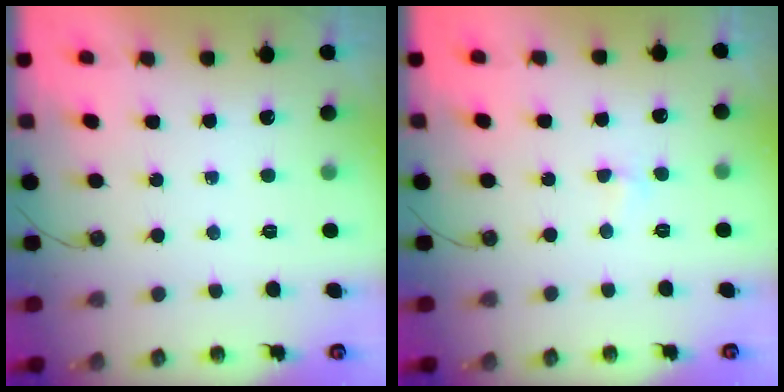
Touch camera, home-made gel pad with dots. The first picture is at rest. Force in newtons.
{"total": 2.8, "press": 2.7, "slide": 0.5}